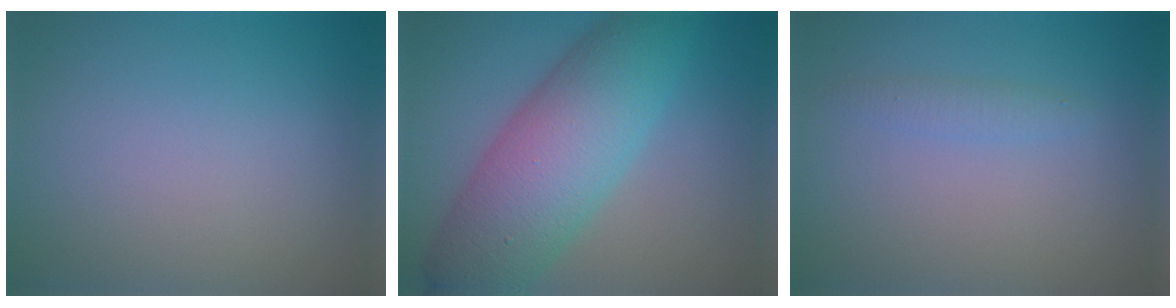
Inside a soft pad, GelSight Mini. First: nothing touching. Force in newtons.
{"total": 9.8, "press": 9.8, "slide": 0.3}
{"total": 1.1, "press": 1.1, "slide": 0.0}